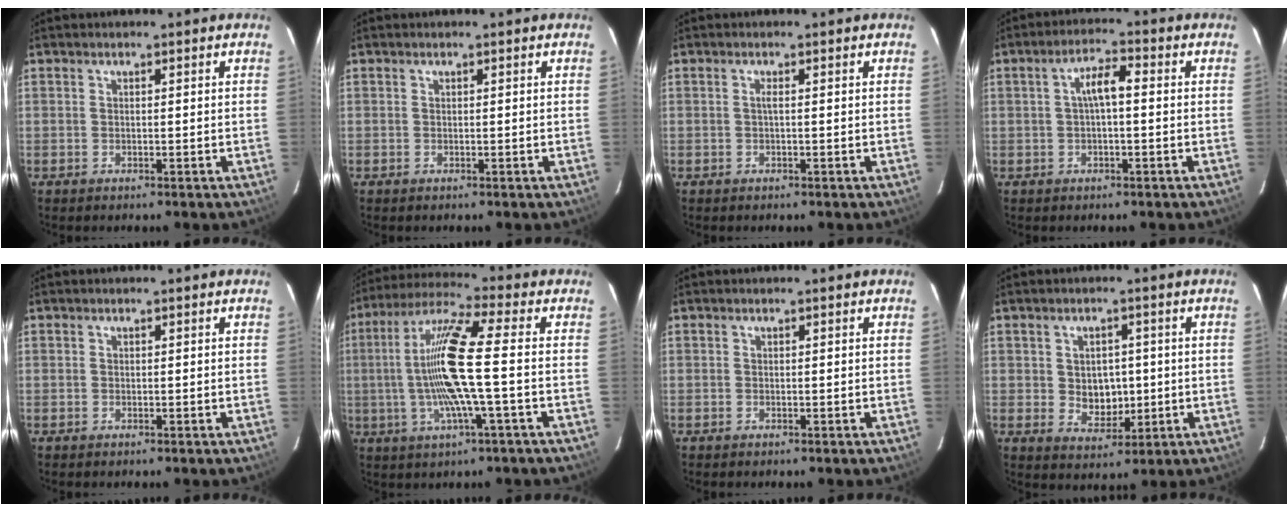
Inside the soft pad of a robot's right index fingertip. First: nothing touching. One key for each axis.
{"total": 0.0}
{"total": 0.7, "fx": -0.1, "fy": -0.2, "fz": 0.7, "tx": -0.013, "ty": 0.002, "tz": -0.003}
{"total": 4.4, "fx": 0.1, "fy": 1.3, "fz": 4.2, "tx": -0.078, "ty": 0.014, "tz": 0.004}
{"total": 0.0}
{"total": 14.1, "fx": -1.3, "fy": 0.0, "fz": 14.0, "tx": -0.271, "ty": 0.001, "tz": -0.027}
{"total": 0.0}
{"total": 5.7, "fx": 0.0, "fy": 4.7, "fz": 3.2, "tx": -0.056, "ty": 0.004, "tz": 0.011}